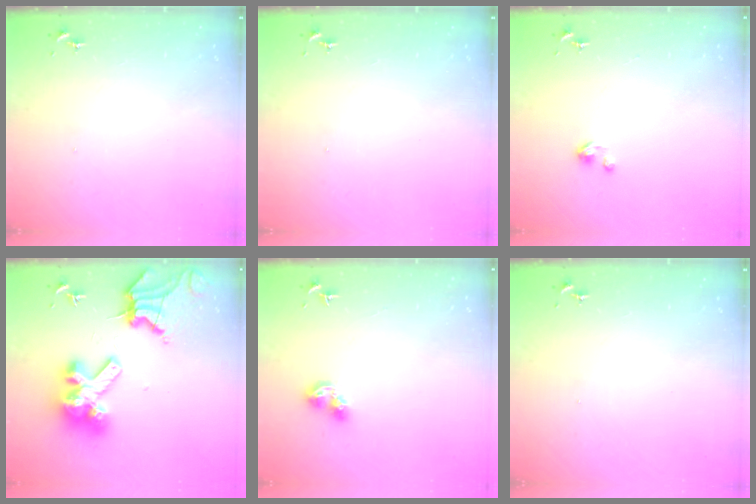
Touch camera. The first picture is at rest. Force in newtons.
{"total": 0.0}
{"total": 2.7, "press": 2.7, "slide": 0.3}
{"total": 17.1, "press": 16.9, "slide": 2.0}
{"total": 8.3, "press": 8.3, "slide": 1.0}
{"total": 0.0}